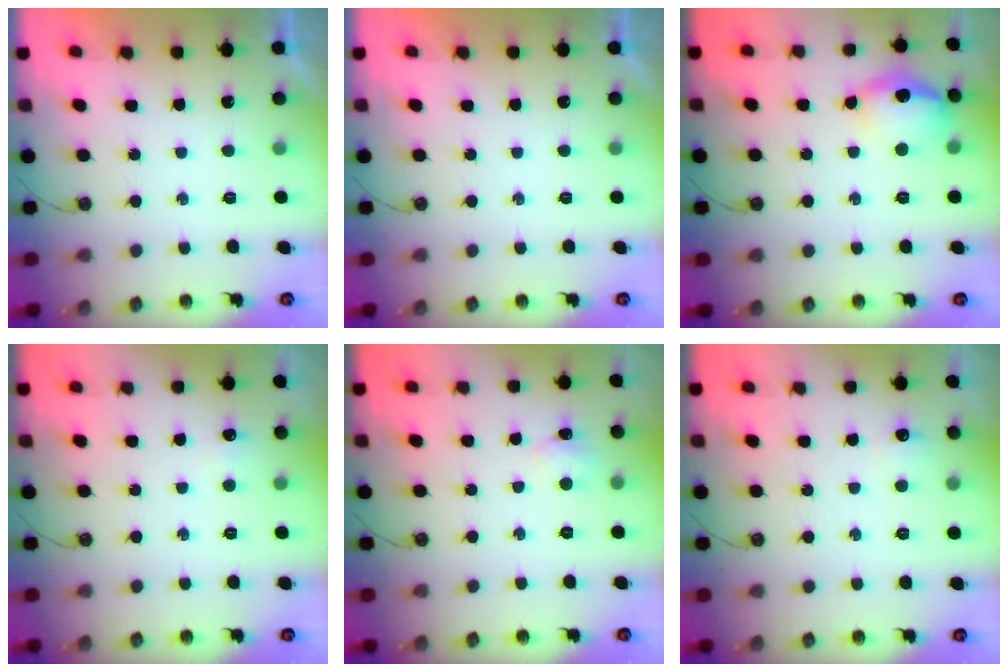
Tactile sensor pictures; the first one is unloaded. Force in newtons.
{"total": 0.0}
{"total": 15.0, "press": 14.9, "slide": 1.2}
{"total": 4.3, "press": 4.2, "slide": 0.6}
{"total": 6.6, "press": 6.6, "slide": 0.9}
{"total": 5.2, "press": 5.1, "slide": 0.7}